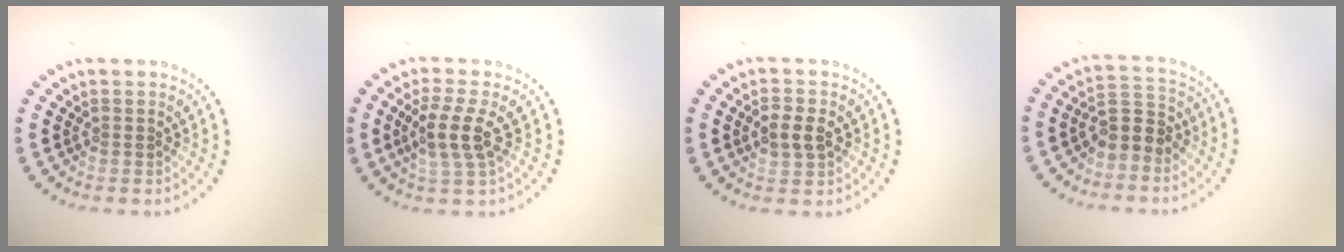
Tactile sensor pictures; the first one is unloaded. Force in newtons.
{"total": 3.2, "press": 2.9, "slide": 1.3}
{"total": 2.5, "press": 2.5, "slide": 0.2}
{"total": 3.0, "press": 2.7, "slide": 1.2}